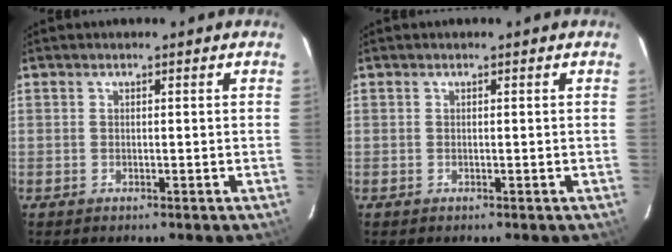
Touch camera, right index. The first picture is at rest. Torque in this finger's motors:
{"motor_torque": [-0.01, 0.01, 0.03, 0.00]}